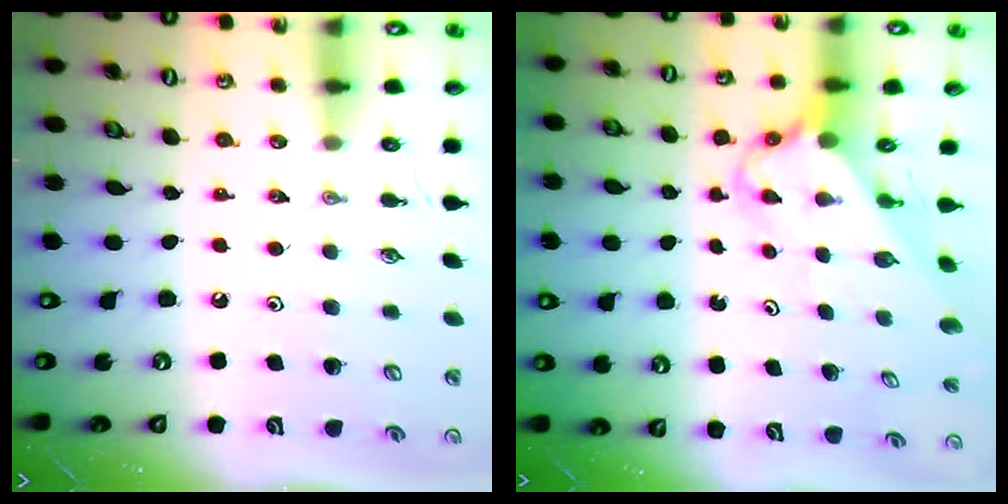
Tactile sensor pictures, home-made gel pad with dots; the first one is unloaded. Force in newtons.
{"total": 2.5, "press": 2.5, "slide": 0.2}